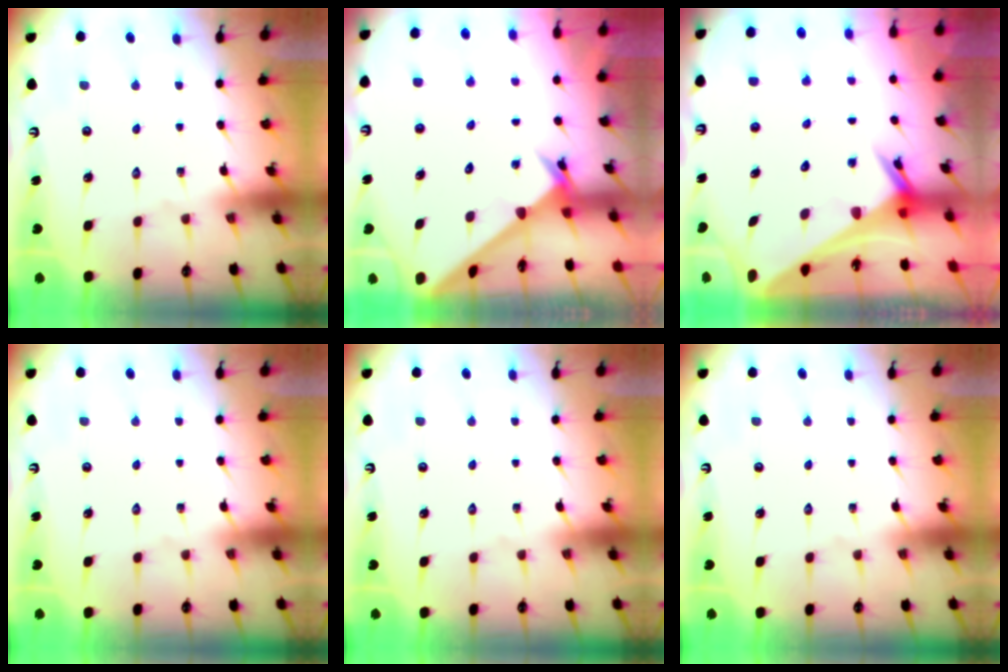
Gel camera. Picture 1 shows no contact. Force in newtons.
{"total": 2.5, "press": 2.5, "slide": 0.2}
{"total": 3.6, "press": 3.6, "slide": 0.3}
{"total": 0.0}
{"total": 0.0}
{"total": 0.0}